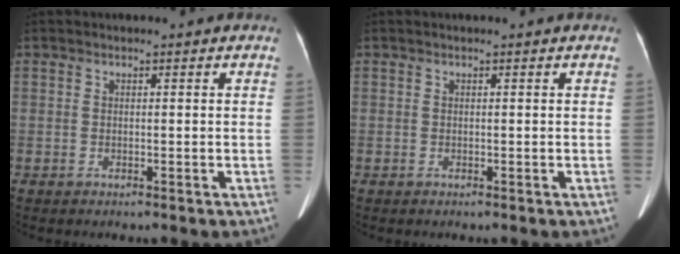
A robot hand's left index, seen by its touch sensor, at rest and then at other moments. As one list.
[{"total": 1.0, "force": [0.9, 0.1, 0.4], "torque": [-0.006, 0.023, 0.014]}]